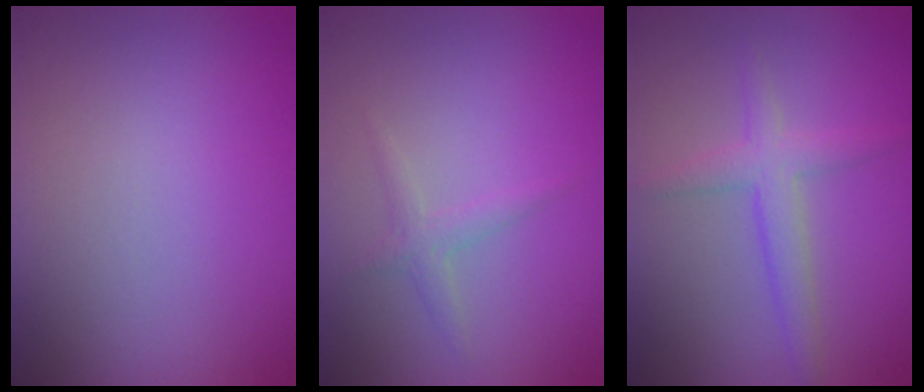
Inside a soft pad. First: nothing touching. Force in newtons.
{"total": 1.4, "press": 1.4, "slide": 0.0}
{"total": 2.8, "press": 2.7, "slide": 0.2}